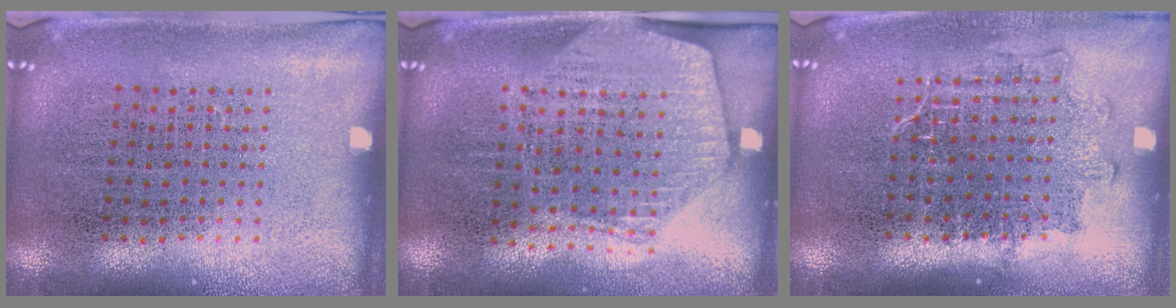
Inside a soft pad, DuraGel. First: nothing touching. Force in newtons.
{"total": 1.7, "press": 1.5, "slide": 0.8}
{"total": 1.2, "press": 1.1, "slide": 0.6}